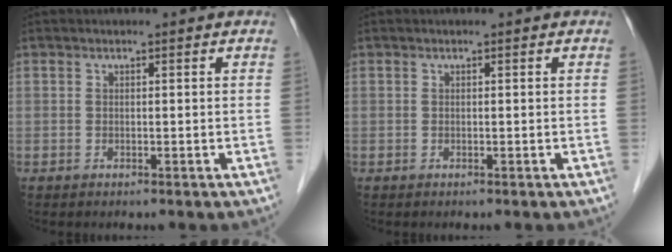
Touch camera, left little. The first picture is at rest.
{"total": 0.0}